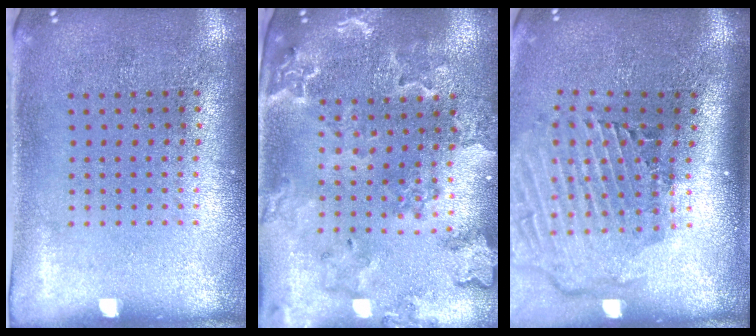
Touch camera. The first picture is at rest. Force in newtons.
{"total": 1.8, "press": 1.8, "slide": 0.3}
{"total": 3.0, "press": 2.1, "slide": 2.1}